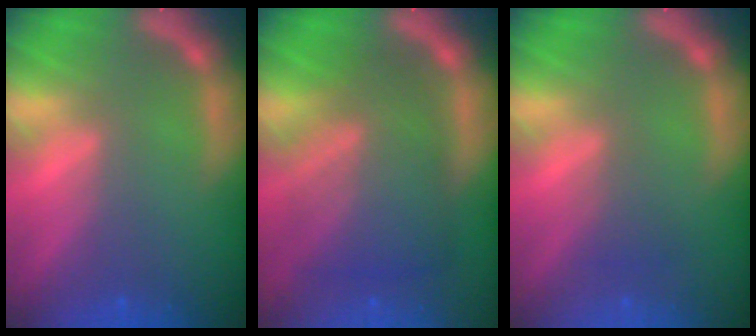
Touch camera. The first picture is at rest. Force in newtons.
{"total": 8.7}
{"total": 1.5}